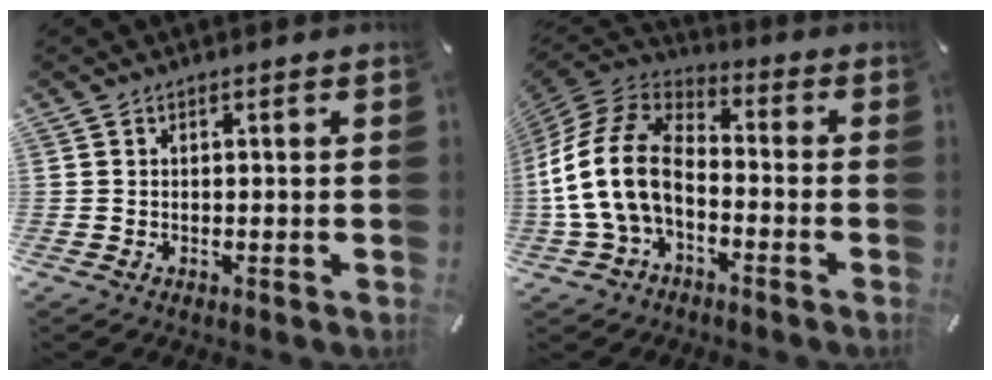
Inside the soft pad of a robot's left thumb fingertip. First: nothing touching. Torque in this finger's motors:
{"motor_torque": [0.25, 2.64, 2.61, 0.16, 0.41]}